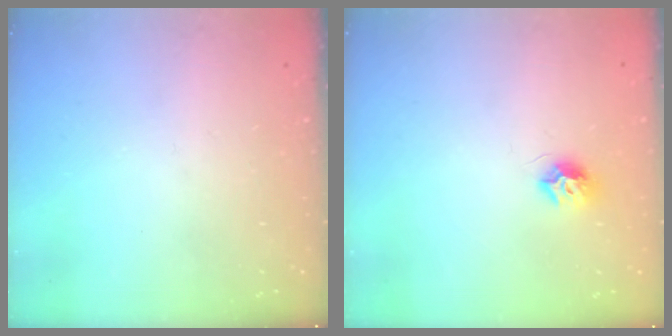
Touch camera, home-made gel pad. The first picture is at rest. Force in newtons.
{"total": 7.6, "press": 7.6, "slide": 0.4}